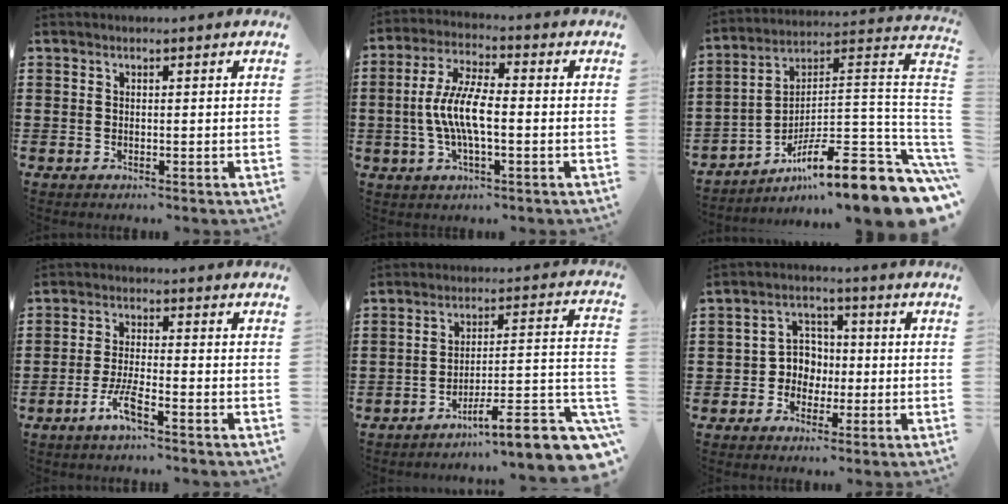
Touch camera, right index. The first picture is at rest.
{"total": 7.8, "force": [-1.2, 2.2, 7.3], "torque": [-0.167, -0.012, -0.030]}
{"total": 14.3, "force": [-9.1, 1.8, 10.9], "torque": [-0.151, 0.016, -0.158]}
{"total": 4.6, "force": [-2.8, 0.5, 3.6], "torque": [-0.088, -0.009, -0.059]}
{"total": 8.9, "force": [-6.1, 1.2, 6.4], "torque": [-0.087, -0.005, -0.116]}
{"total": 4.4, "force": [-1.0, 4.1, 1.2], "torque": [-0.038, 0.015, -0.022]}